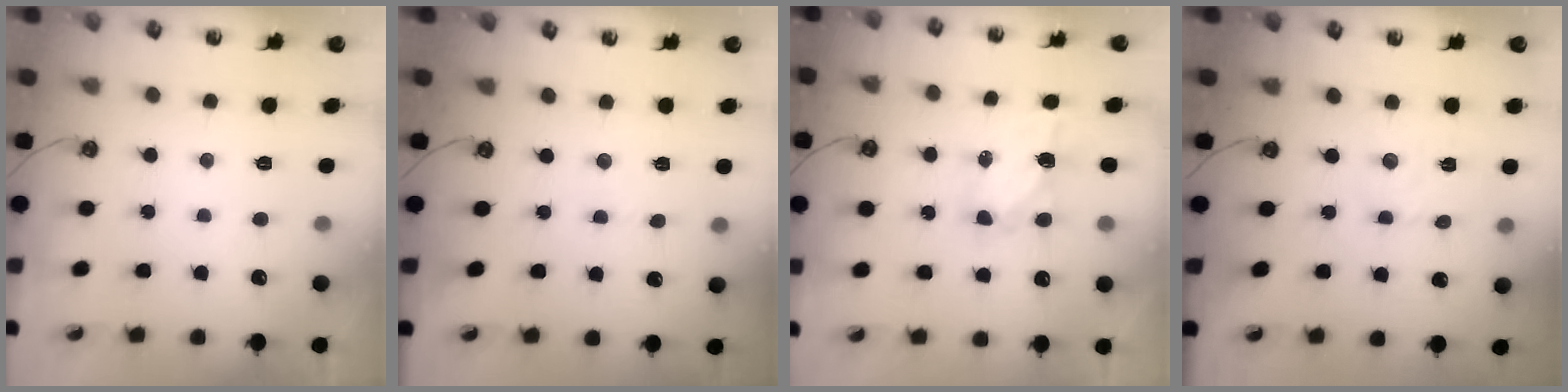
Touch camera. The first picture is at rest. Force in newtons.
{"total": 2.2, "press": 2.2, "slide": 0.3}
{"total": 6.4, "press": 6.4, "slide": 0.4}
{"total": 2.8, "press": 2.8, "slide": 0.4}